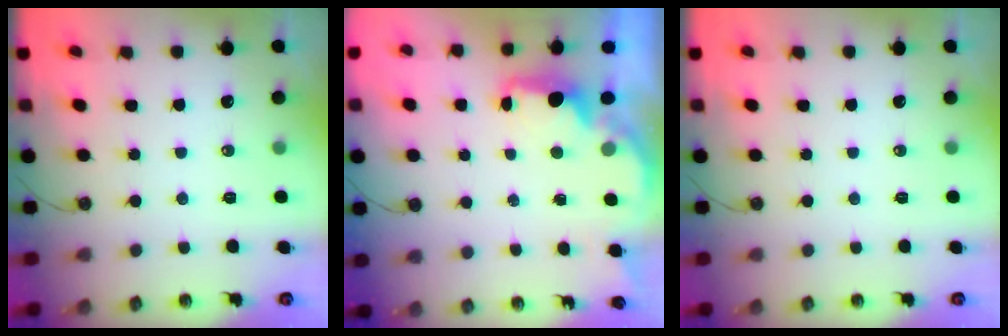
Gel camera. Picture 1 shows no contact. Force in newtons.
{"total": 2.5, "press": 2.3, "slide": 0.8}
{"total": 0.0}